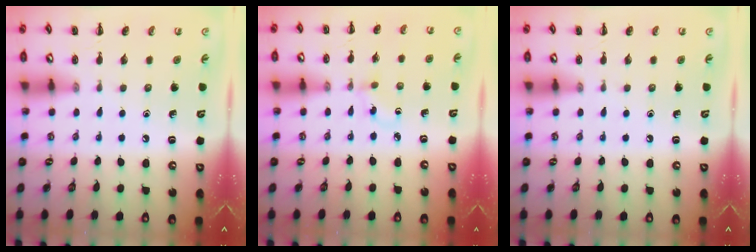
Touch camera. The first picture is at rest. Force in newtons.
{"total": 2.1, "press": 1.9, "slide": 0.9}
{"total": 0.0}